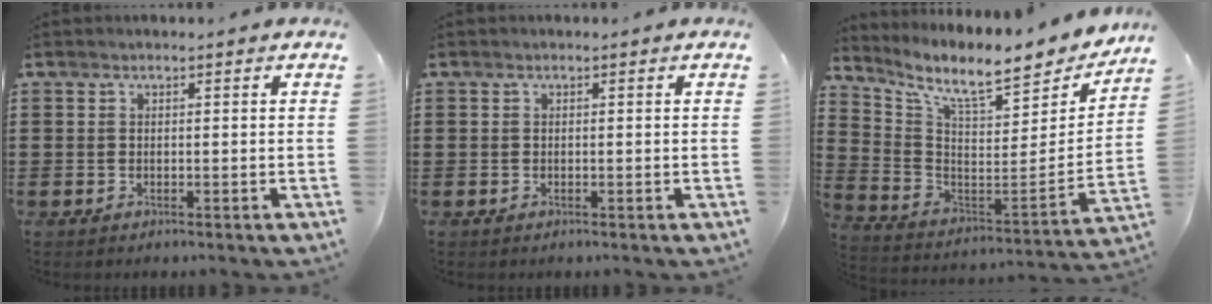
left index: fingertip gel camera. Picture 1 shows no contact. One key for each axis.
{"total": 0.0}
{"total": 10.2, "fx": 8.6, "fy": 1.4, "fz": 5.3, "tx": -0.117, "ty": -0.076, "tz": 0.139}